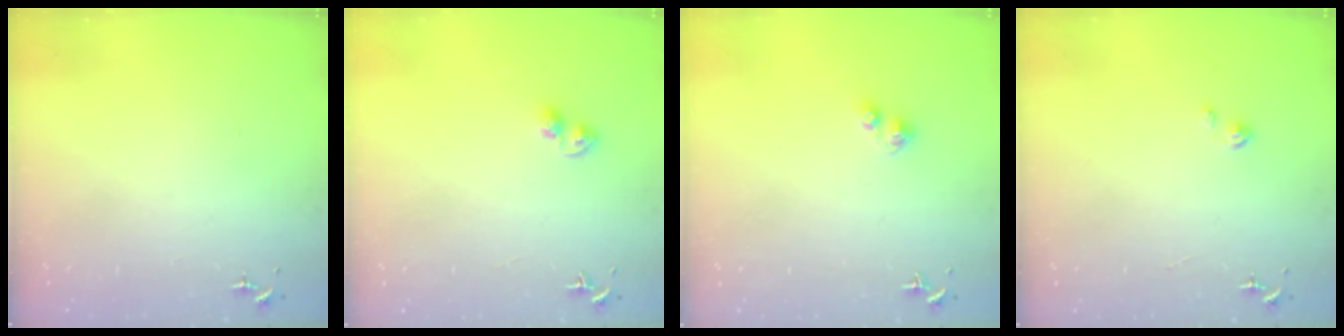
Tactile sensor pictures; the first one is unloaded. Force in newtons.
{"total": 5.0, "press": 5.0, "slide": 0.5}
{"total": 2.6, "press": 2.6, "slide": 0.3}
{"total": 2.2, "press": 2.2, "slide": 0.3}